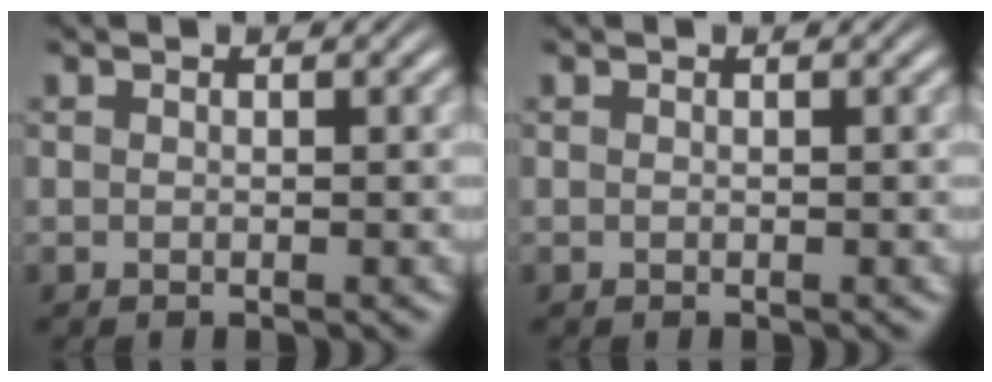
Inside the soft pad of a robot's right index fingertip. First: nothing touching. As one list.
[{"total": 0.0}]